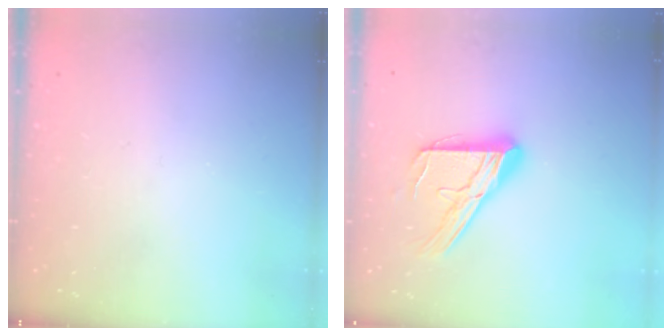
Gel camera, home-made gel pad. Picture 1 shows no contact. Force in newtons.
{"total": 15.7, "press": 15.7, "slide": 1.5}